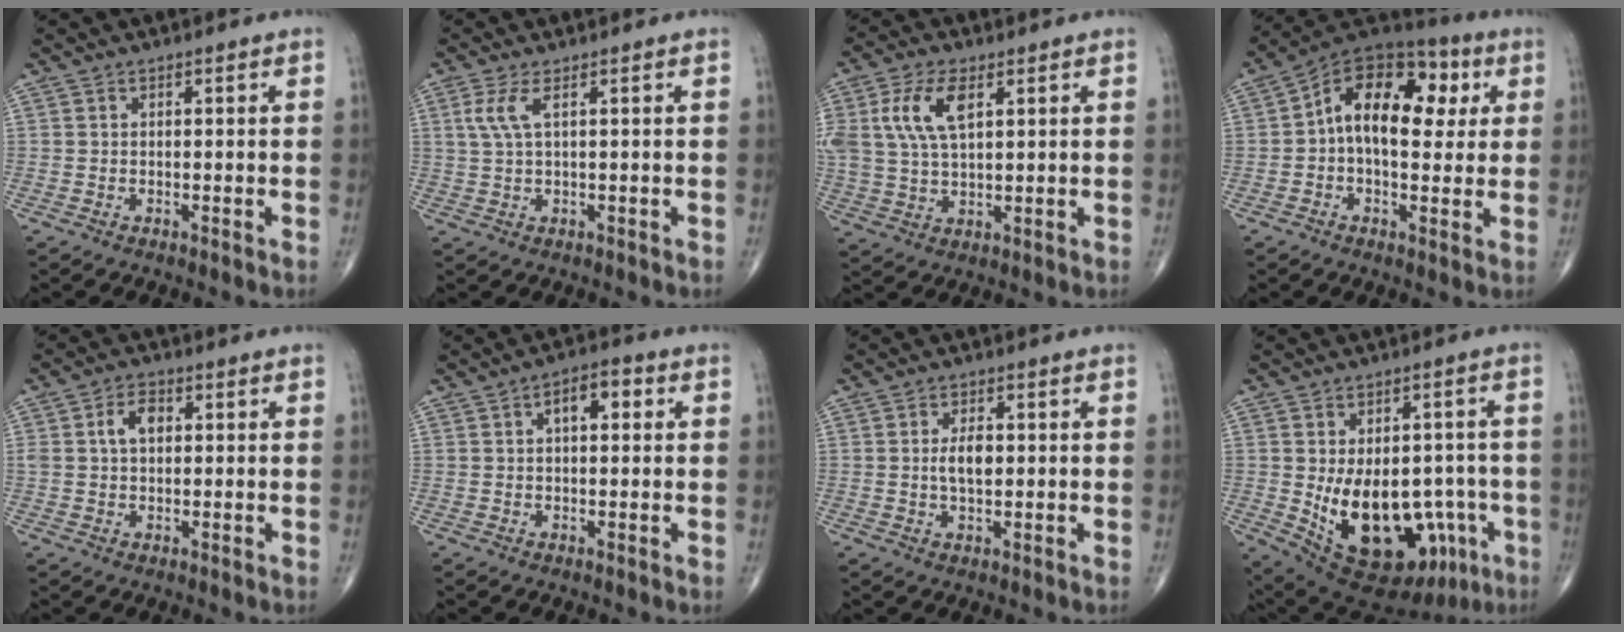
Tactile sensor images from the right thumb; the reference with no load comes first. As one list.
[{"total": 3.7, "force": [1.3, 0.8, 3.4], "torque": [-0.095, 0.006, 0.033]}, {"total": 10.1, "force": [3.5, 4.8, 8.2], "torque": [-0.181, 0.002, 0.071]}, {"total": 17.4, "force": [3.0, 10.5, 13.6], "torque": [-0.179, 0.030, 0.038]}, {"total": 4.5, "force": [1.0, 2.8, 3.4], "torque": [-0.061, 0.010, 0.017]}, {"total": 5.5, "force": [1.4, 2.7, 4.5], "torque": [-0.059, 0.014, 0.016]}, {"total": 4.1, "force": [0.3, 2.0, 3.6], "torque": [-0.065, -0.003, 0.005]}, {"total": 22.3, "force": [-6.0, 13.1, 17.0], "torque": [-0.236, 0.007, -0.053]}]